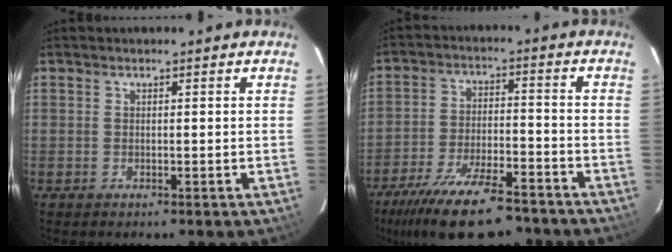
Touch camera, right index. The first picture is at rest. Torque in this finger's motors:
{"motor_torque": [1.41, -0.74, 0.60, 0.10]}